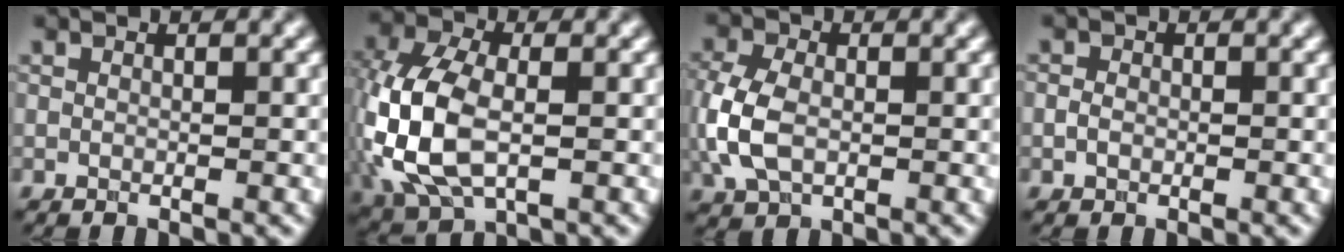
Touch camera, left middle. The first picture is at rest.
{"total": 8.7, "force": [-1.5, 5.3, 6.7], "torque": [-0.168, -0.002, -0.030]}
{"total": 4.9, "force": [-0.6, 3.4, 3.5], "torque": [-0.101, -0.001, -0.009]}
{"total": 1.0, "force": [-0.4, 0.8, 0.4], "torque": [-0.011, 0.002, -0.006]}